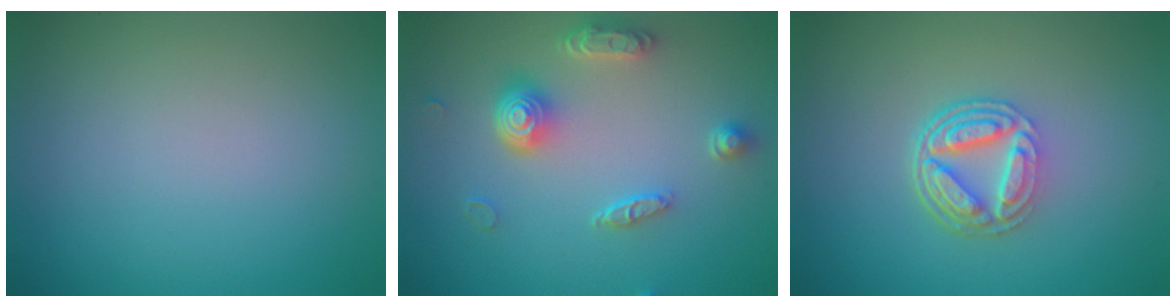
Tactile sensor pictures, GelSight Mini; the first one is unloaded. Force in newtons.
{"total": 4.3, "press": 3.4, "slide": 2.6}
{"total": 5.1, "press": 3.6, "slide": 3.6}